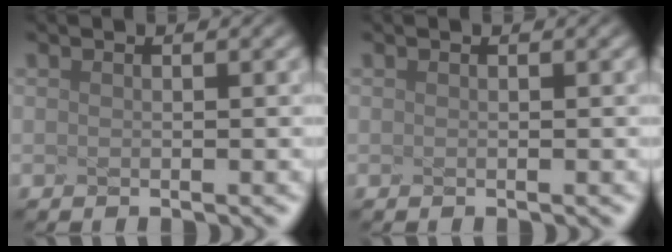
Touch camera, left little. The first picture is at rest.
{"total": 0.0}